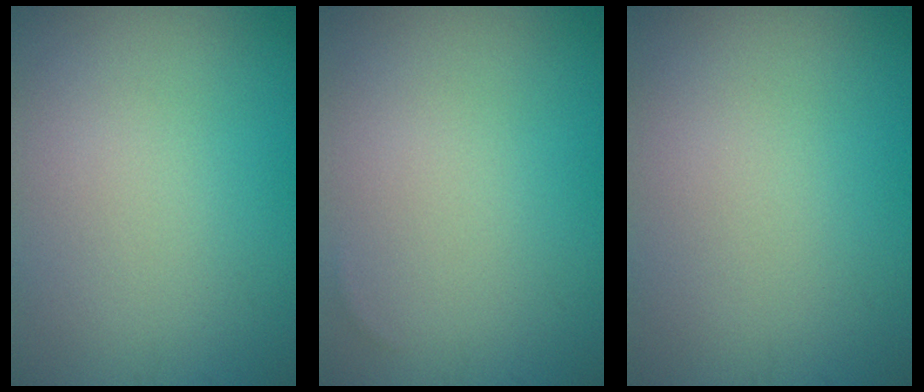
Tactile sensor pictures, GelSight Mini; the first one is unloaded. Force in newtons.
{"total": 0.0}
{"total": 0.0}